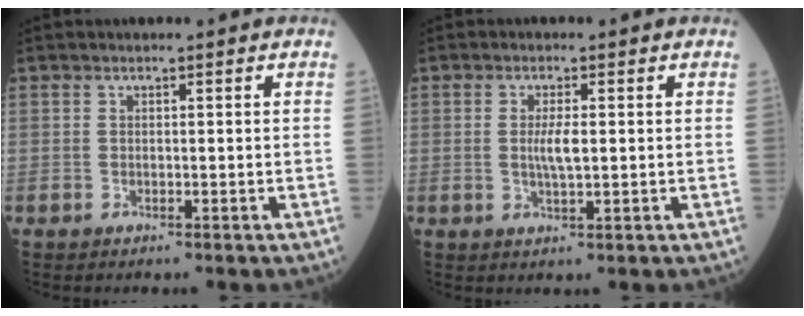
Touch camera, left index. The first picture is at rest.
{"total": 2.9, "force": [0.0, 0.5, 2.9], "torque": [-0.058, -0.007, 0.001]}